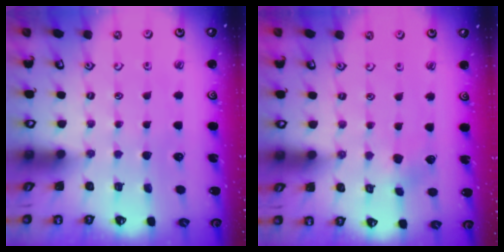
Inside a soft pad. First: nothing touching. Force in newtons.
{"total": 2.5, "press": 2.5, "slide": 0.3}